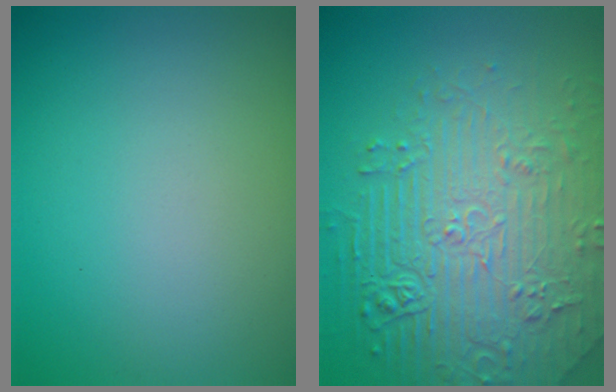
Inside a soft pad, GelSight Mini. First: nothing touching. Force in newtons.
{"total": 7.6, "press": 6.0, "slide": 4.7}